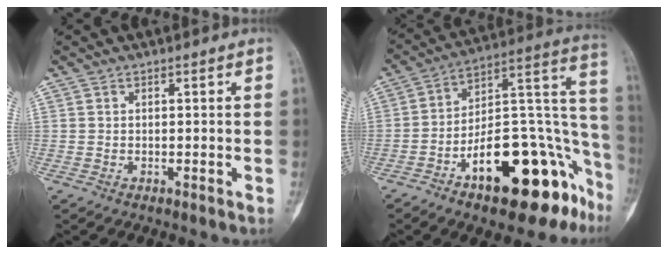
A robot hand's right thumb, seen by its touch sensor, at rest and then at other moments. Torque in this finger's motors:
{"motor_torque": [3.03, 1.97, 1.54, -1.23, 0.54]}